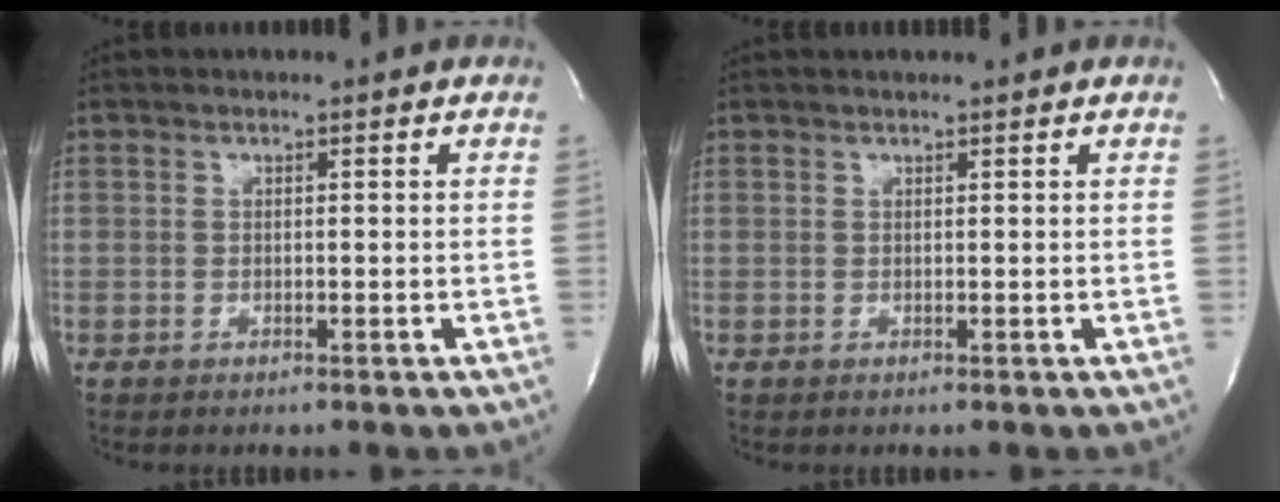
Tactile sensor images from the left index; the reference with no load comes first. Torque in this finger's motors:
{"motor_torque": [0.14, -0.08, 0.00, 0.01]}